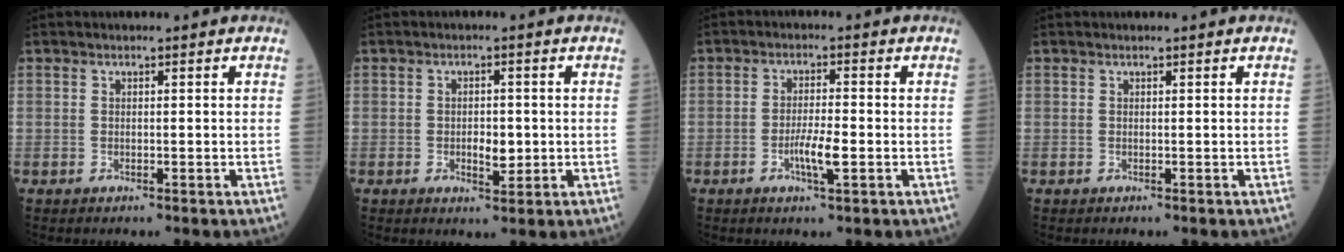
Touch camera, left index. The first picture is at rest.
{"total": 3.1, "force": [-0.4, 1.6, 2.7], "torque": [-0.044, 0.000, -0.001]}
{"total": 4.1, "force": [-1.3, 0.4, 3.9], "torque": [-0.077, -0.004, -0.025]}
{"total": 0.0}